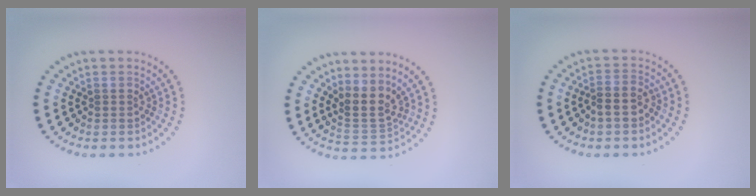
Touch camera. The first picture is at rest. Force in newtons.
{"total": 2.8, "press": 2.1, "slide": 1.9}
{"total": 2.1, "press": 2.0, "slide": 0.8}